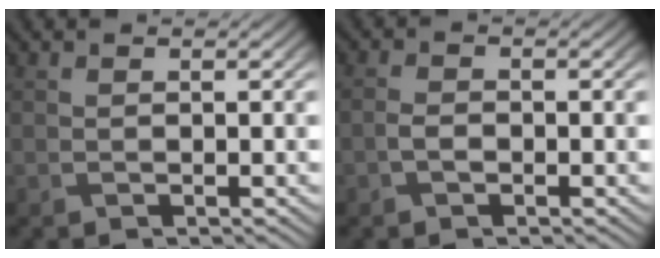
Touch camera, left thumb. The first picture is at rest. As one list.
[{"total": 1.6, "force": [-0.7, 0.9, 1.1], "torque": [-0.025, 0.005, -0.016]}]